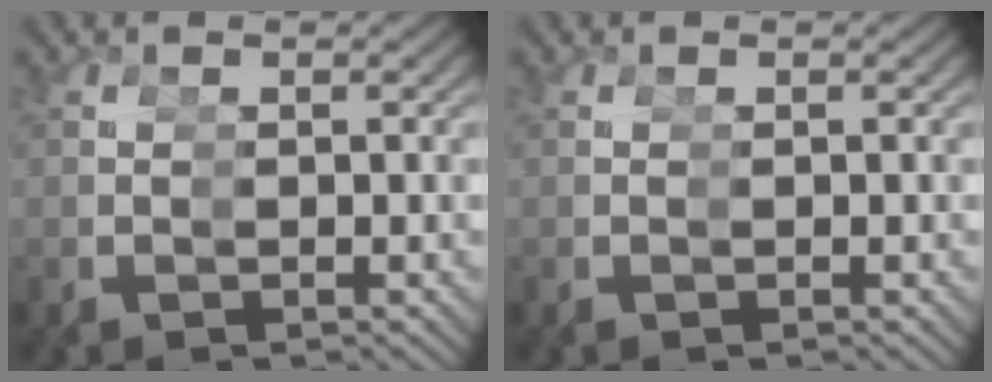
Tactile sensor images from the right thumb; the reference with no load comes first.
{"total": 0.0}